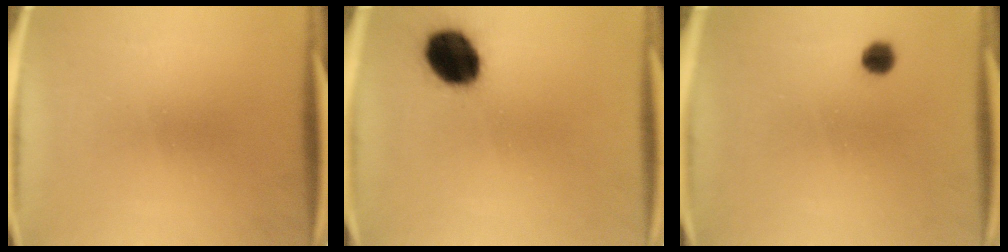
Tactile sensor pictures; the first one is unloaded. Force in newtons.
{"total": 13.1}
{"total": 2.6}